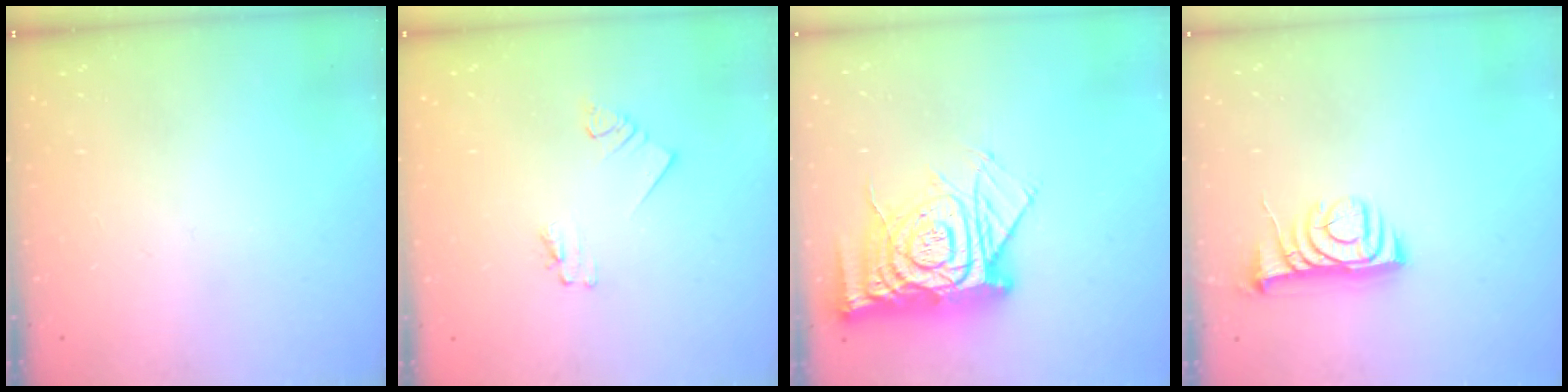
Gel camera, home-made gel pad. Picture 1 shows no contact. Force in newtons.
{"total": 1.7, "press": 1.7, "slide": 0.3}
{"total": 17.2, "press": 17.2, "slide": 1.7}
{"total": 8.2, "press": 8.2, "slide": 0.6}